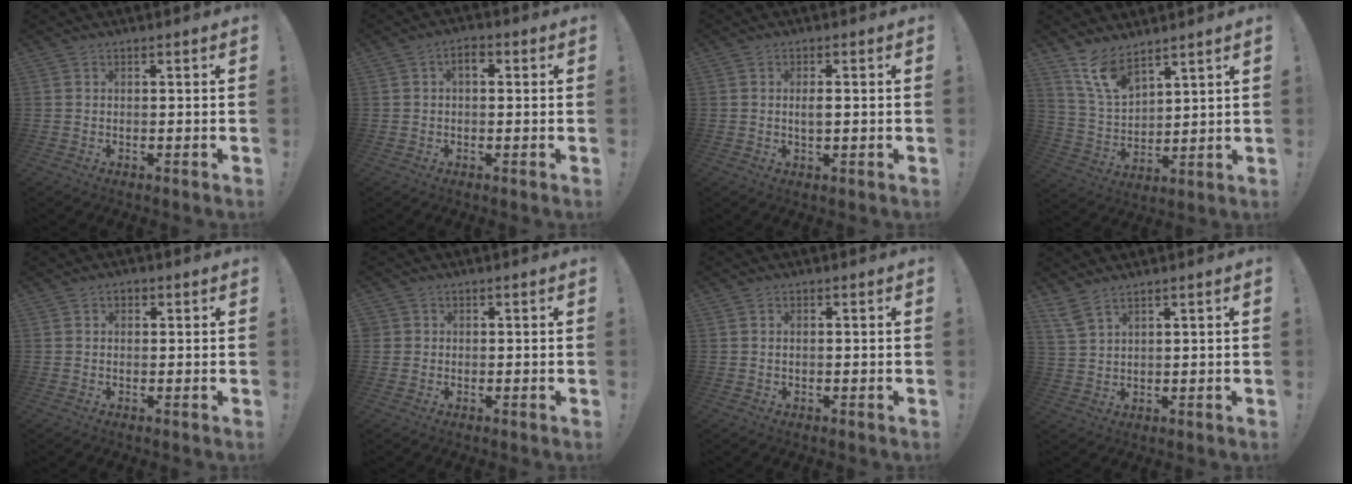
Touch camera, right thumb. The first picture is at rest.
{"total": 3.4, "force": [0.5, 2.1, 2.7], "torque": [-0.045, 0.007, 0.005]}
{"total": 2.3, "force": [-0.1, 0.7, 2.2], "torque": [-0.040, 0.001, -0.004]}
{"total": 10.9, "force": [8.6, 4.8, 4.8], "torque": [-0.112, -0.047, 0.171]}
{"total": 1.5, "force": [0.3, 1.3, 0.8], "torque": [-0.014, 0.005, 0.005]}
{"total": 1.5, "force": [0.4, 1.4, 0.3], "torque": [0.002, -0.002, 0.006]}
{"total": 0.6, "force": [0.3, 0.3, 0.5], "torque": [-0.011, 0.001, 0.005]}
{"total": 4.8, "force": [3.7, 1.4, 2.6], "torque": [-0.056, -0.016, 0.072]}